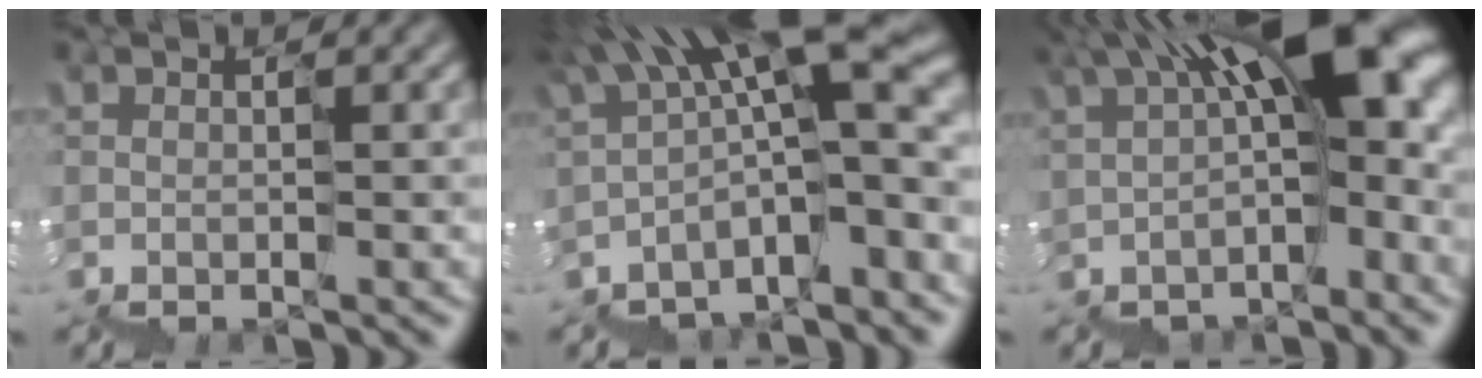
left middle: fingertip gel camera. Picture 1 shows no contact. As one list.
[{"total": 10.5, "force": [0.5, 2.7, 10.1], "torque": [-0.160, 0.035, 0.020]}, {"total": 10.6, "force": [2.3, 3.7, 9.7], "torque": [-0.147, 0.033, 0.041]}]